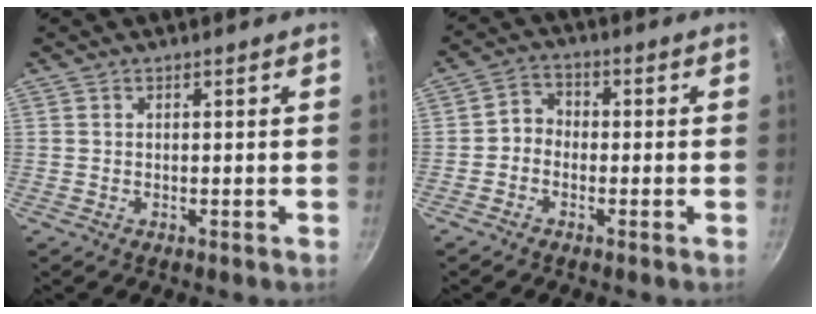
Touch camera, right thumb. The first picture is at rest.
{"total": 3.7, "force": [-1.1, 3.1, 1.7], "torque": [-0.014, 0.021, -0.033]}